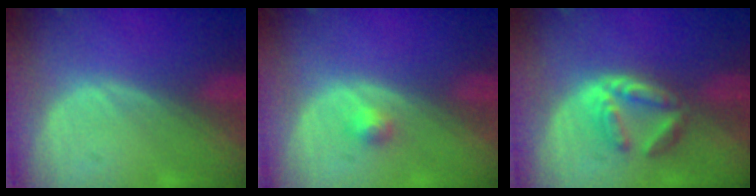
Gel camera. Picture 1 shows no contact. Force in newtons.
{"total": 1.7, "press": 1.4, "slide": 0.8}
{"total": 5.2, "press": 5.0, "slide": 1.5}